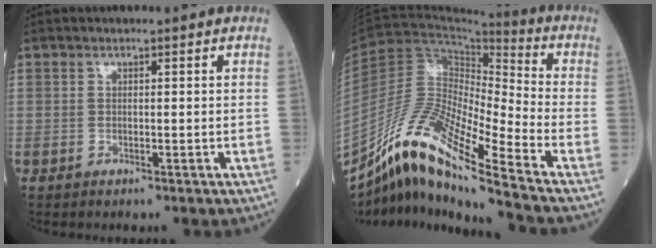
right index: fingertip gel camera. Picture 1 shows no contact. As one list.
[{"total": 14.8, "force": [-11.0, -0.1, 9.9], "torque": [-0.191, 0.005, -0.203]}]